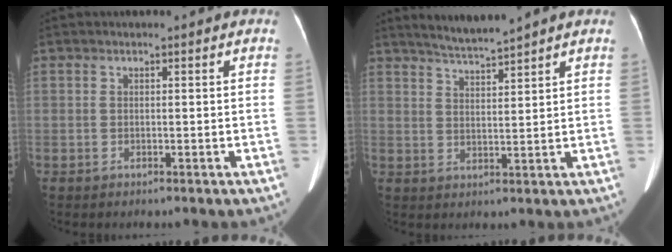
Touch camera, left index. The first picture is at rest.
{"total": 4.5, "force": [4.1, -1.1, 1.4], "torque": [-0.033, -0.005, 0.079]}